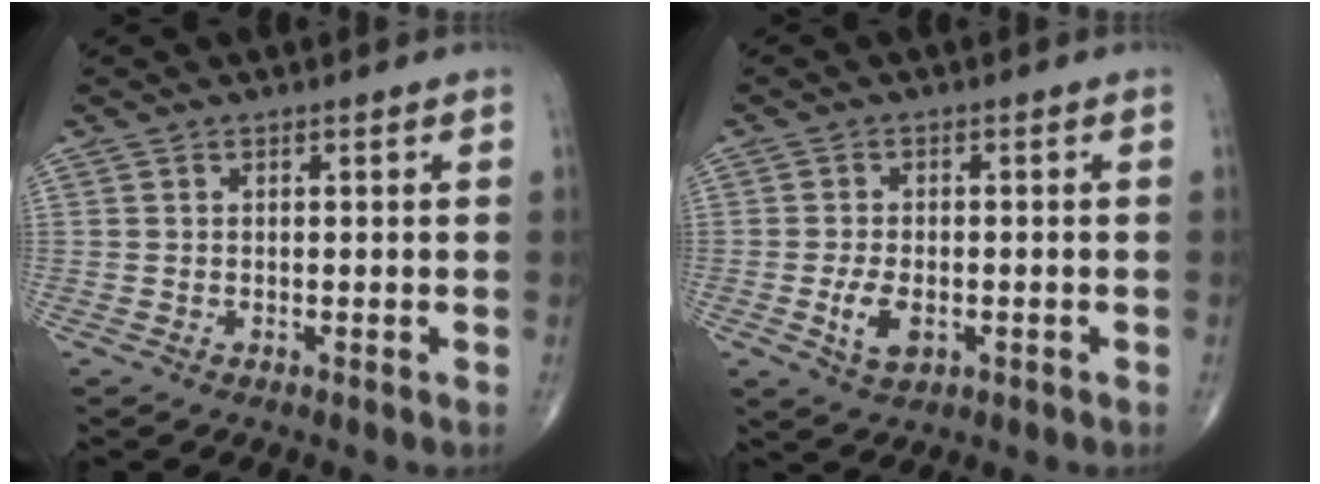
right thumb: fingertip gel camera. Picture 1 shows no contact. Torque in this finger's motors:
{"motor_torque": [-0.04, 0.12, 0.52, -0.03, 0.02]}